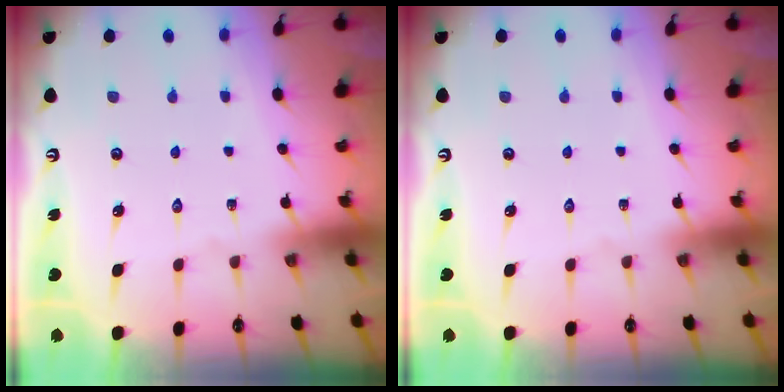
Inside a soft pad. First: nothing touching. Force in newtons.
{"total": 0.0}